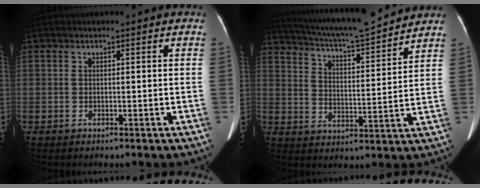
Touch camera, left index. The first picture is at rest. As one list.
[{"total": 15.8, "force": [14.6, 0.6, 6.1], "torque": [-0.107, -0.005, 0.223]}]